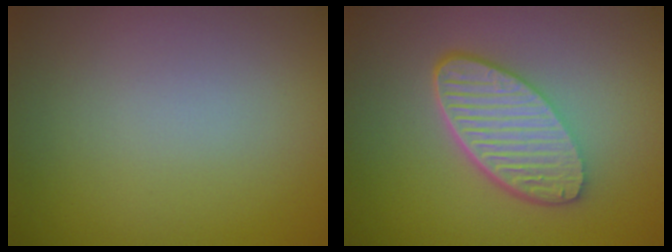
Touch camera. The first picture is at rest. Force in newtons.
{"total": 6.0, "press": 4.4, "slide": 4.1}